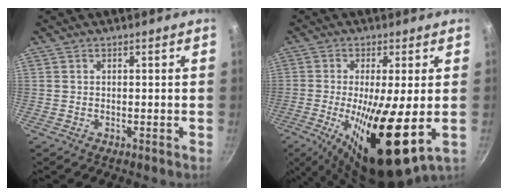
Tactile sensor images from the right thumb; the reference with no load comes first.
{"total": 17.5, "force": [-2.8, 4.6, 16.6], "torque": [-0.283, -0.014, -0.040]}